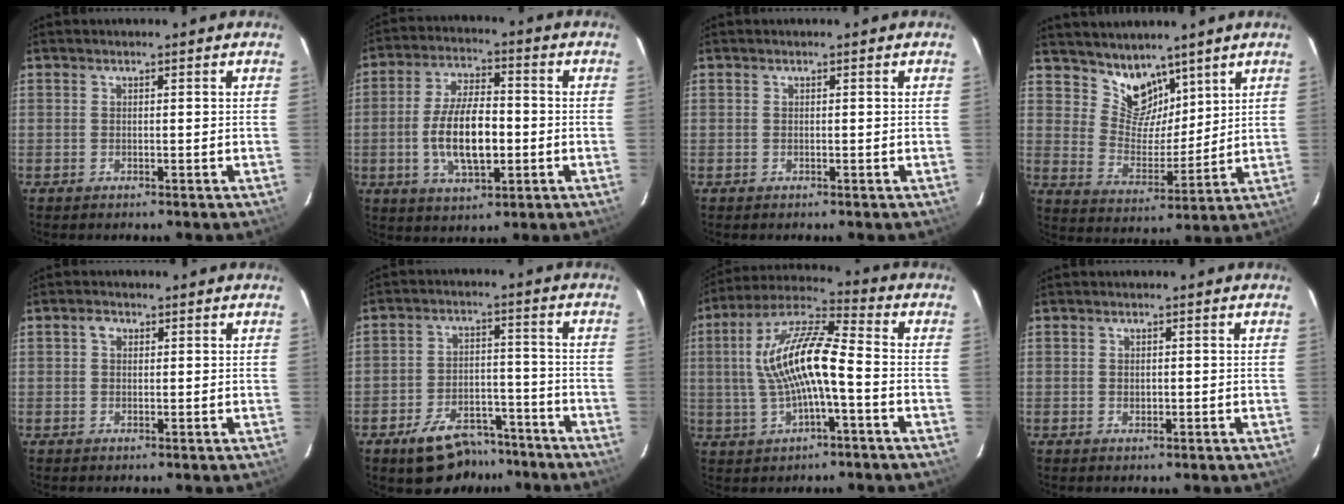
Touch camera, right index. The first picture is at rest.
{"total": 11.9, "force": [-2.1, 5.1, 10.6], "torque": [-0.209, 0.001, -0.032]}
{"total": 0.0}
{"total": 9.0, "force": [7.0, 5.2, 2.6], "torque": [-0.040, 0.002, 0.135]}
{"total": 1.7, "force": [0.6, 1.4, 0.9], "torque": [-0.015, 0.008, 0.008]}
{"total": 11.9, "force": [-8.8, 6.0, 5.3], "torque": [-0.107, 0.019, -0.119]}
{"total": 13.9, "force": [-1.1, 3.6, 13.4], "torque": [-0.265, 0.019, -0.022]}
{"total": 0.9, "force": [0.0, 0.8, 0.5], "torque": [-0.007, 0.002, 0.001]}